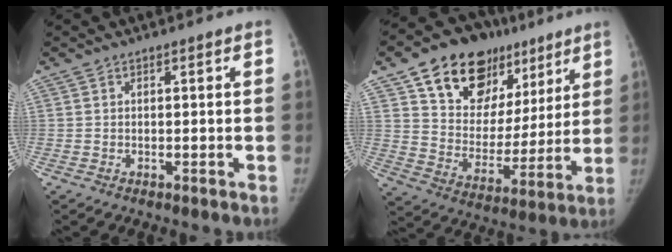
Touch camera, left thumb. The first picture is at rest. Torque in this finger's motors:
{"motor_torque": [1.52, 1.60, 0.42, -0.03, 0.06]}